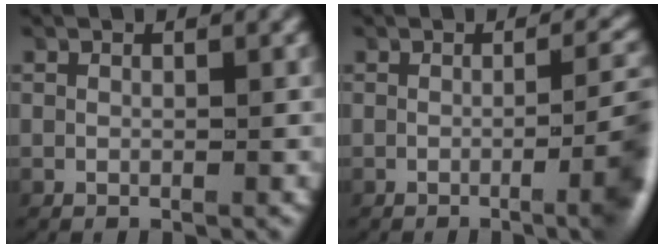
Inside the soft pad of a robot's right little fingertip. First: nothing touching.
{"total": 5.5, "force": [-1.4, 1.3, 5.1], "torque": [-0.052, 0.003, -0.025]}